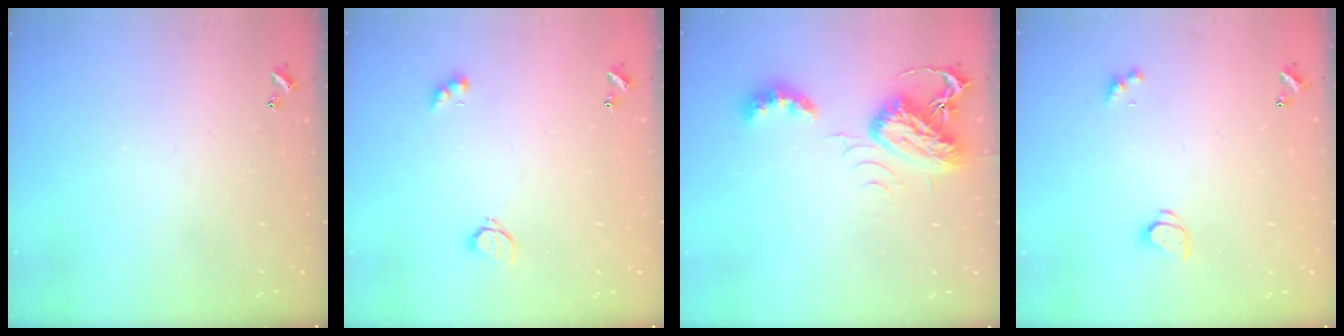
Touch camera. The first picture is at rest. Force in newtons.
{"total": 2.6, "press": 2.5, "slide": 0.5}
{"total": 7.7, "press": 7.7, "slide": 0.2}
{"total": 1.6, "press": 1.5, "slide": 0.4}